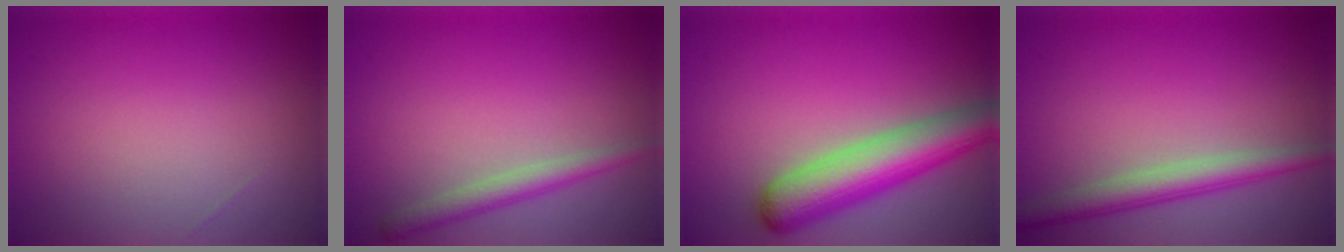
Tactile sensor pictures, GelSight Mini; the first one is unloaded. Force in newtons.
{"total": 2.3, "press": 2.3, "slide": 0.1}
{"total": 6.6, "press": 6.6, "slide": 0.3}
{"total": 3.5, "press": 3.5, "slide": 0.1}